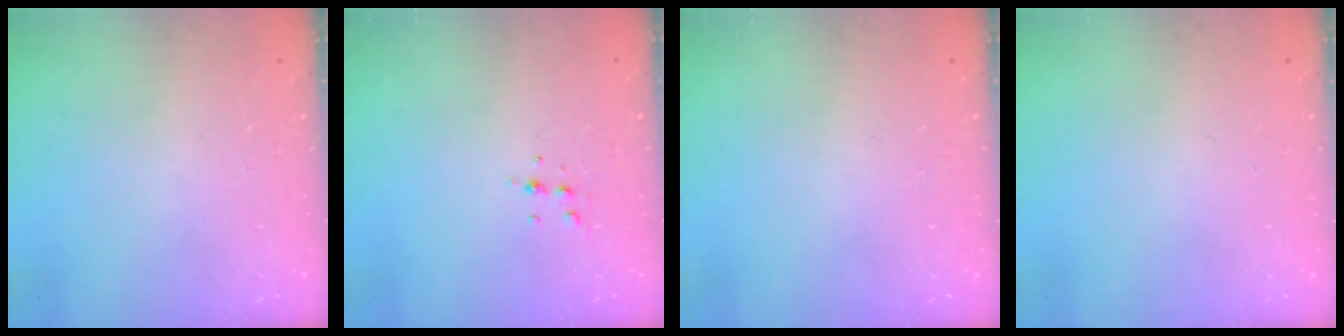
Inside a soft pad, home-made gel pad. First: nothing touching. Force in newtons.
{"total": 4.5, "press": 4.3, "slide": 1.3}
{"total": 0.0}
{"total": 0.0}